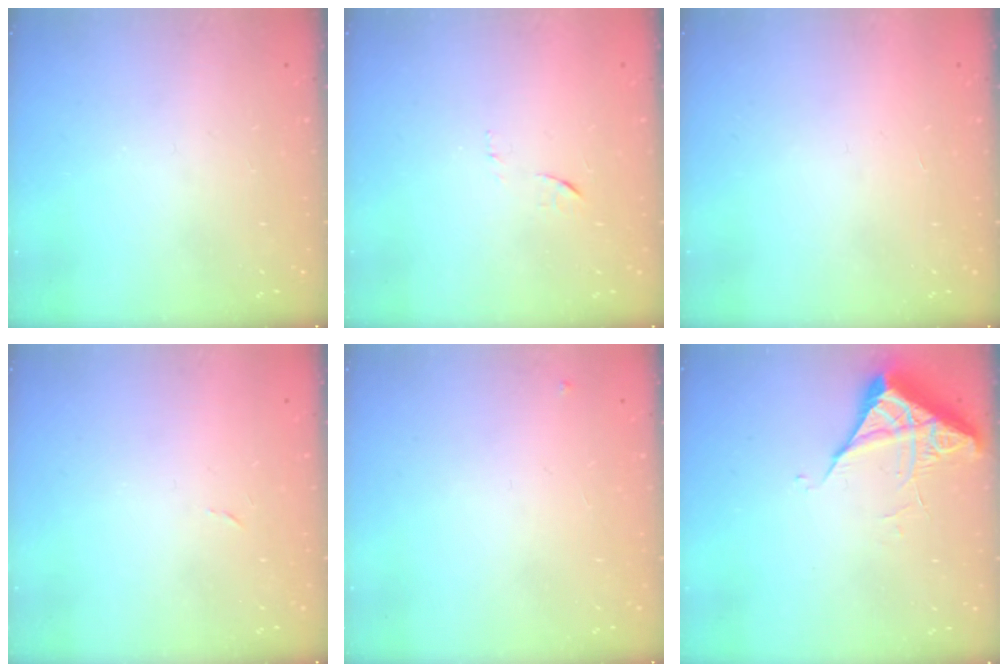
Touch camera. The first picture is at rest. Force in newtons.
{"total": 6.5, "press": 6.5, "slide": 0.5}
{"total": 1.7, "press": 1.7, "slide": 0.1}
{"total": 2.4, "press": 2.4, "slide": 0.4}
{"total": 3.8, "press": 3.7, "slide": 0.6}
{"total": 5.4, "press": 5.4, "slide": 0.3}